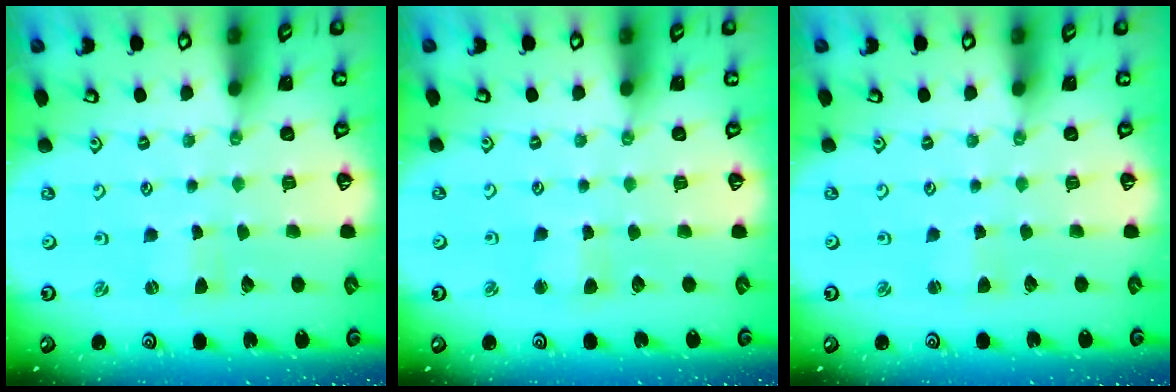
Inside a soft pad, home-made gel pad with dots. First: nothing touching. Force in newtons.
{"total": 3.6, "press": 3.6, "slide": 0.5}
{"total": 2.1, "press": 2.1, "slide": 0.3}